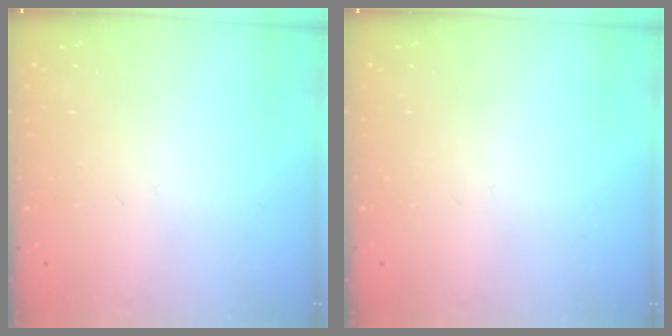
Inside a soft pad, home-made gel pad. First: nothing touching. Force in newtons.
{"total": 0.0}